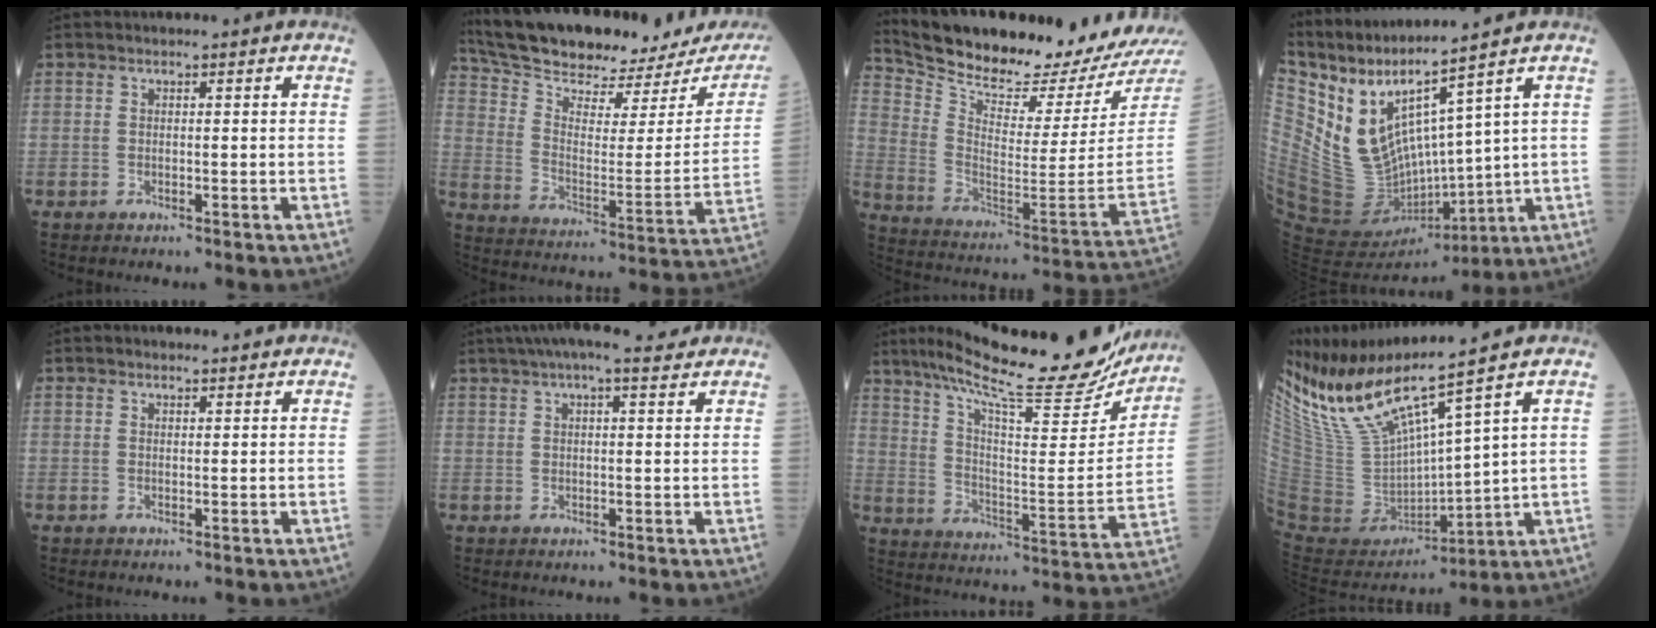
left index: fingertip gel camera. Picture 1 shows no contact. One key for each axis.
{"total": 25.6, "fx": 23.0, "fy": 5.5, "fz": 9.8, "tx": -0.174, "ty": -0.055, "tz": 0.316}
{"total": 22.8, "fx": 21.2, "fy": 0.7, "fz": 8.5, "tx": -0.166, "ty": -0.099, "tz": 0.316}
{"total": 11.7, "fx": 7.4, "fy": 2.6, "fz": 8.7, "tx": -0.176, "ty": -0.016, "tz": 0.169}
{"total": 1.1, "fx": 1.0, "fy": 0.4, "fz": 0.2, "tx": -0.009, "ty": 0.004, "tz": 0.011}
{"total": 8.6, "fx": 6.8, "fy": 1.6, "fz": 5.0, "tx": -0.084, "ty": 0.032, "tz": 0.094}
{"total": 24.5, "fx": 21.2, "fy": 3.2, "fz": 11.7, "tx": -0.196, "ty": -0.043, "tz": 0.296}
{"total": 15.0, "fx": 11.2, "fy": 0.4, "fz": 9.9, "tx": -0.197, "ty": -0.014, "tz": 0.232}